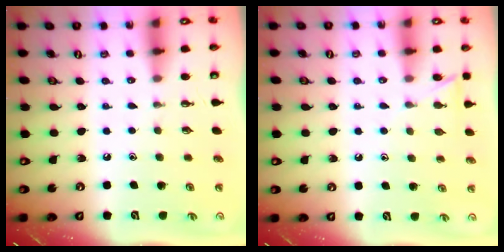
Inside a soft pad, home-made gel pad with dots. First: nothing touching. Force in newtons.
{"total": 5.5, "press": 5.5, "slide": 0.6}